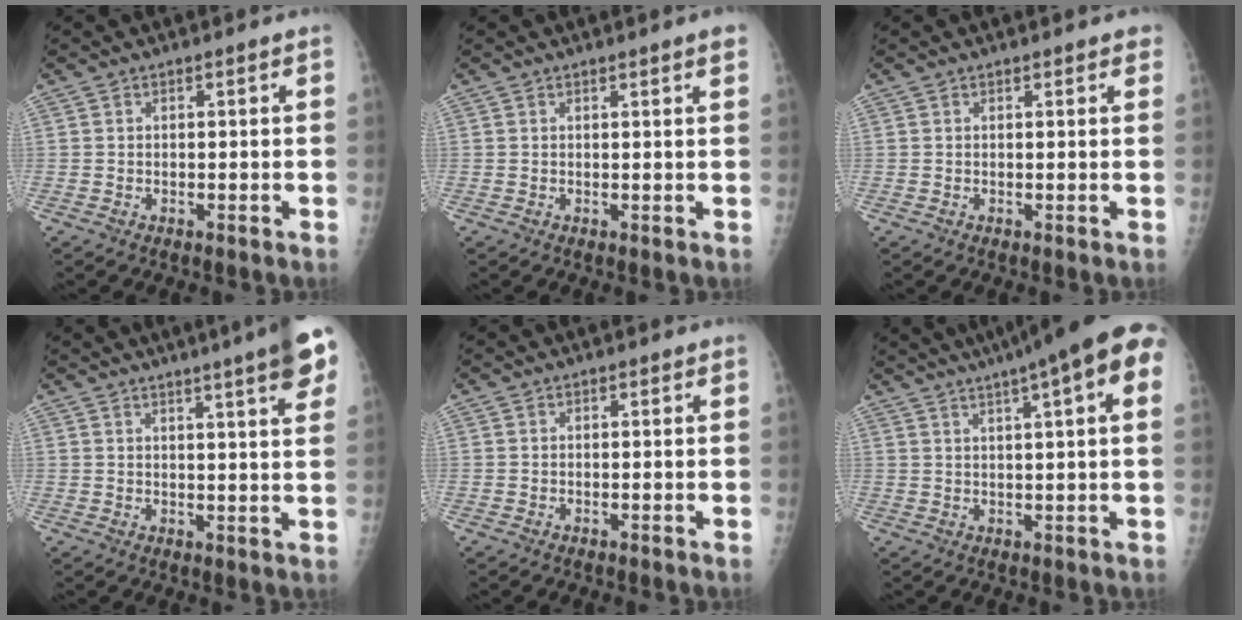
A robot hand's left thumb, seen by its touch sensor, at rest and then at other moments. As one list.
[{"total": 2.2, "force": [1.4, -0.2, 1.6], "torque": [-0.020, -0.002, 0.019]}, {"total": 1.9, "force": [1.4, 0.5, 1.2], "torque": [-0.010, 0.002, 0.014]}, {"total": 11.2, "force": [6.9, 1.3, 8.7], "torque": [-0.103, -0.018, 0.076]}, {"total": 0.0}, {"total": 16.8, "force": [8.8, 2.6, 14.1], "torque": [-0.205, 0.025, 0.109]}]